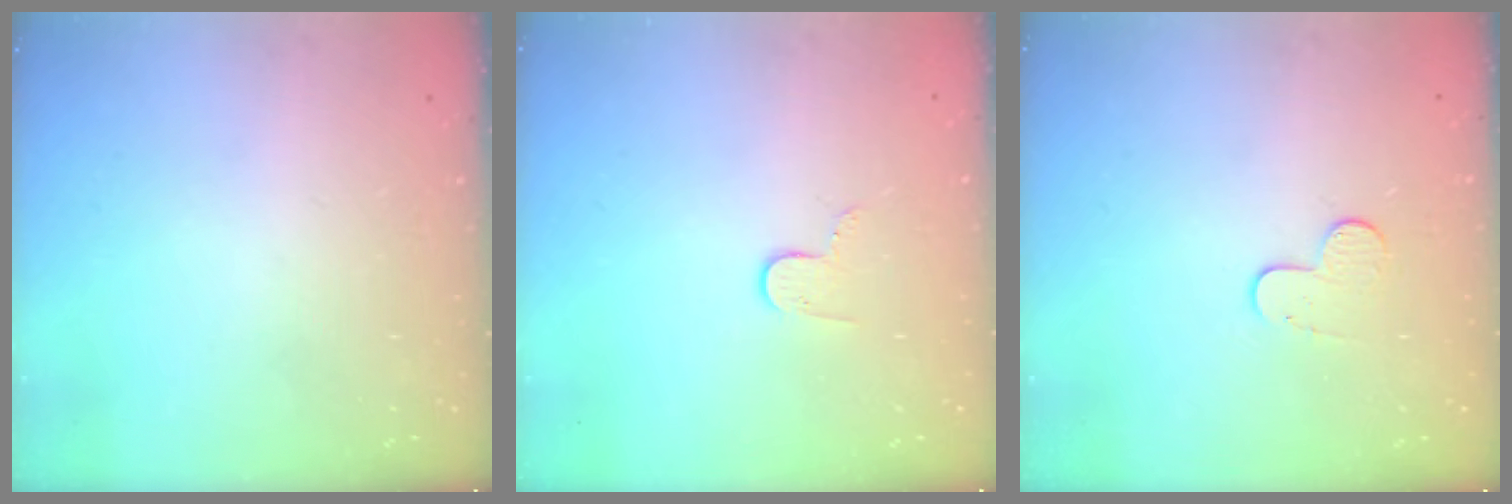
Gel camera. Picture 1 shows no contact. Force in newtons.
{"total": 4.6, "press": 4.5, "slide": 0.5}
{"total": 6.4, "press": 6.4, "slide": 0.5}